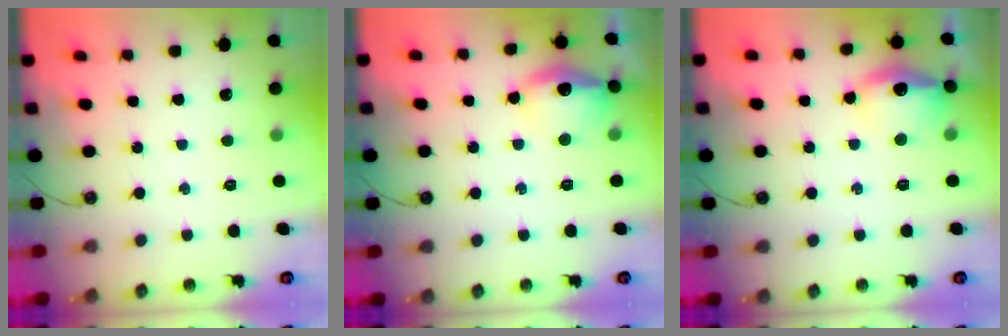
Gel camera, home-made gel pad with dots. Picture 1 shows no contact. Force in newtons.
{"total": 14.0, "press": 13.9, "slide": 1.0}
{"total": 14.0, "press": 13.9, "slide": 1.0}